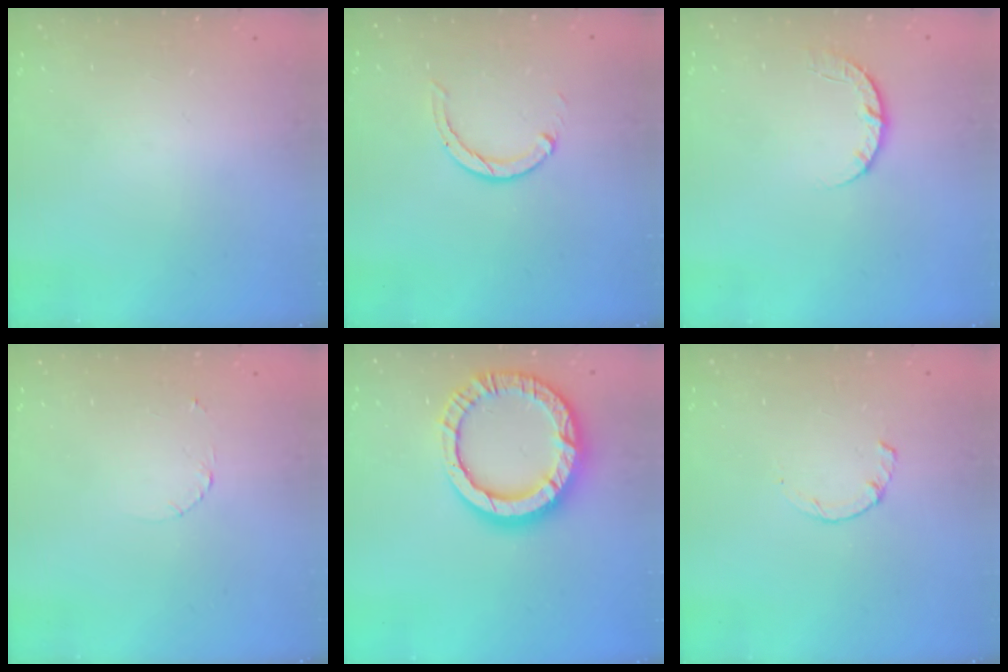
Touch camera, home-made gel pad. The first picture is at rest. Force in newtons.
{"total": 2.0, "press": 2.0, "slide": 0.3}
{"total": 4.6, "press": 4.5, "slide": 0.7}
{"total": 1.6, "press": 1.6, "slide": 0.2}
{"total": 16.2, "press": 16.1, "slide": 1.6}
{"total": 1.7, "press": 1.7, "slide": 0.3}